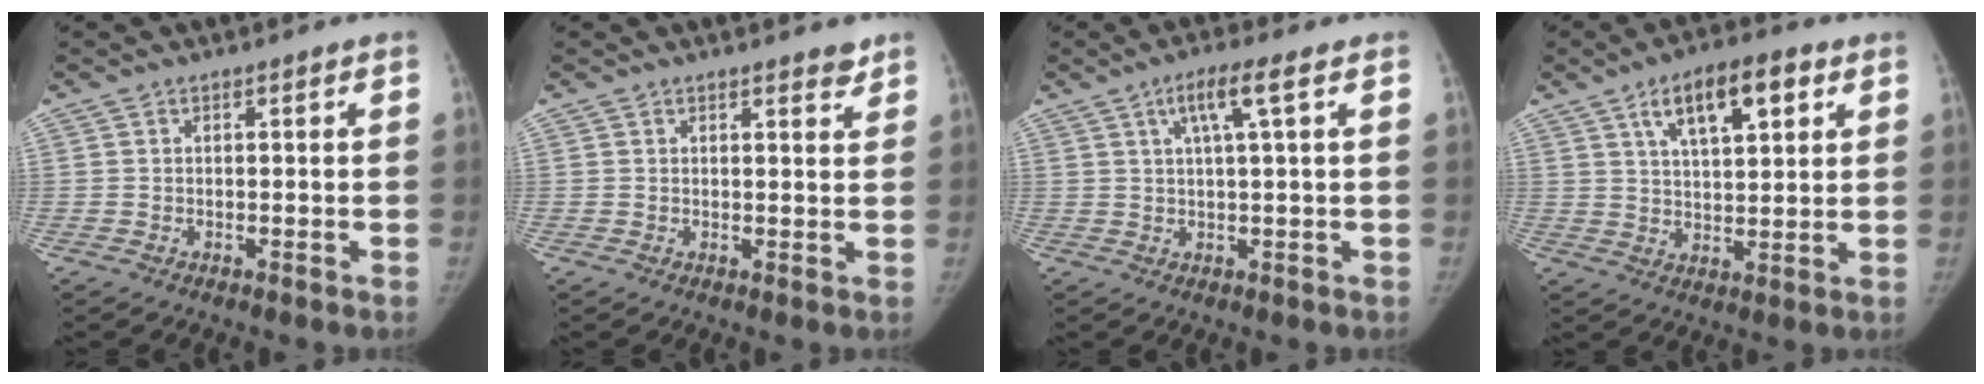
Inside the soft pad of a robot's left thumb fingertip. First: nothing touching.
{"total": 2.4, "force": [1.9, 0.7, 1.1], "torque": [-0.005, -0.013, 0.024]}
{"total": 5.3, "force": [2.1, 0.1, 4.9], "torque": [-0.098, 0.004, 0.041]}
{"total": 11.4, "force": [5.2, 4.7, 8.9], "torque": [-0.122, -0.010, 0.085]}